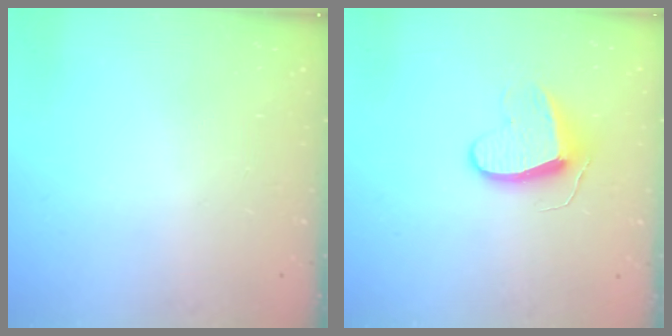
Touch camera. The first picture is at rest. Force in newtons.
{"total": 9.4, "press": 9.4, "slide": 0.9}